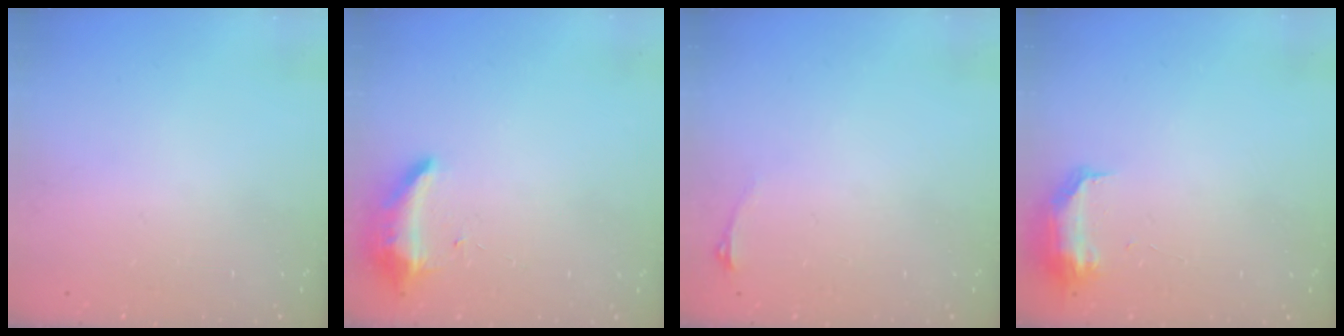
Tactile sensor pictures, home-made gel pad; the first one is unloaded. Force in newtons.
{"total": 8.3, "press": 8.3, "slide": 0.2}
{"total": 2.9, "press": 2.6, "slide": 1.5}
{"total": 8.5, "press": 8.4, "slide": 0.9}